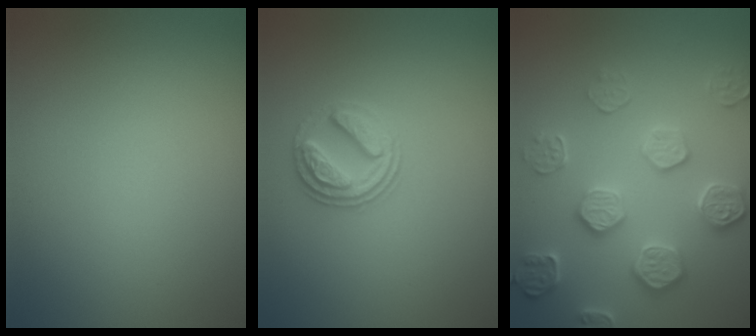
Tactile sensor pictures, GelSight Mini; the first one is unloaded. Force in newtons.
{"total": 2.7, "press": 2.7, "slide": 0.7}
{"total": 4.7, "press": 4.3, "slide": 1.8}